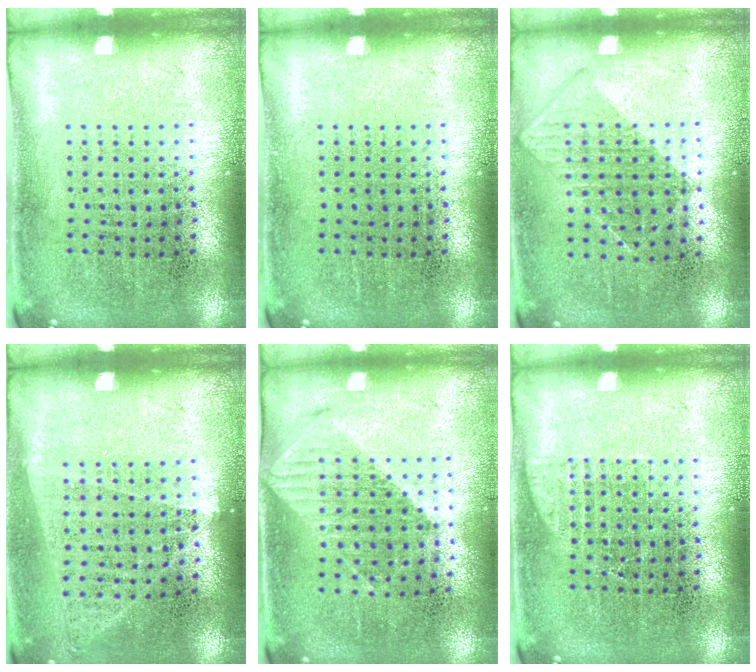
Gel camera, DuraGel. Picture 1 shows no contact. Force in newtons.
{"total": 0.0}
{"total": 0.8, "press": 0.8, "slide": 0.4}
{"total": 1.0, "press": 0.9, "slide": 0.5}
{"total": 1.1, "press": 1.0, "slide": 0.4}
{"total": 1.1, "press": 1.1, "slide": 0.2}